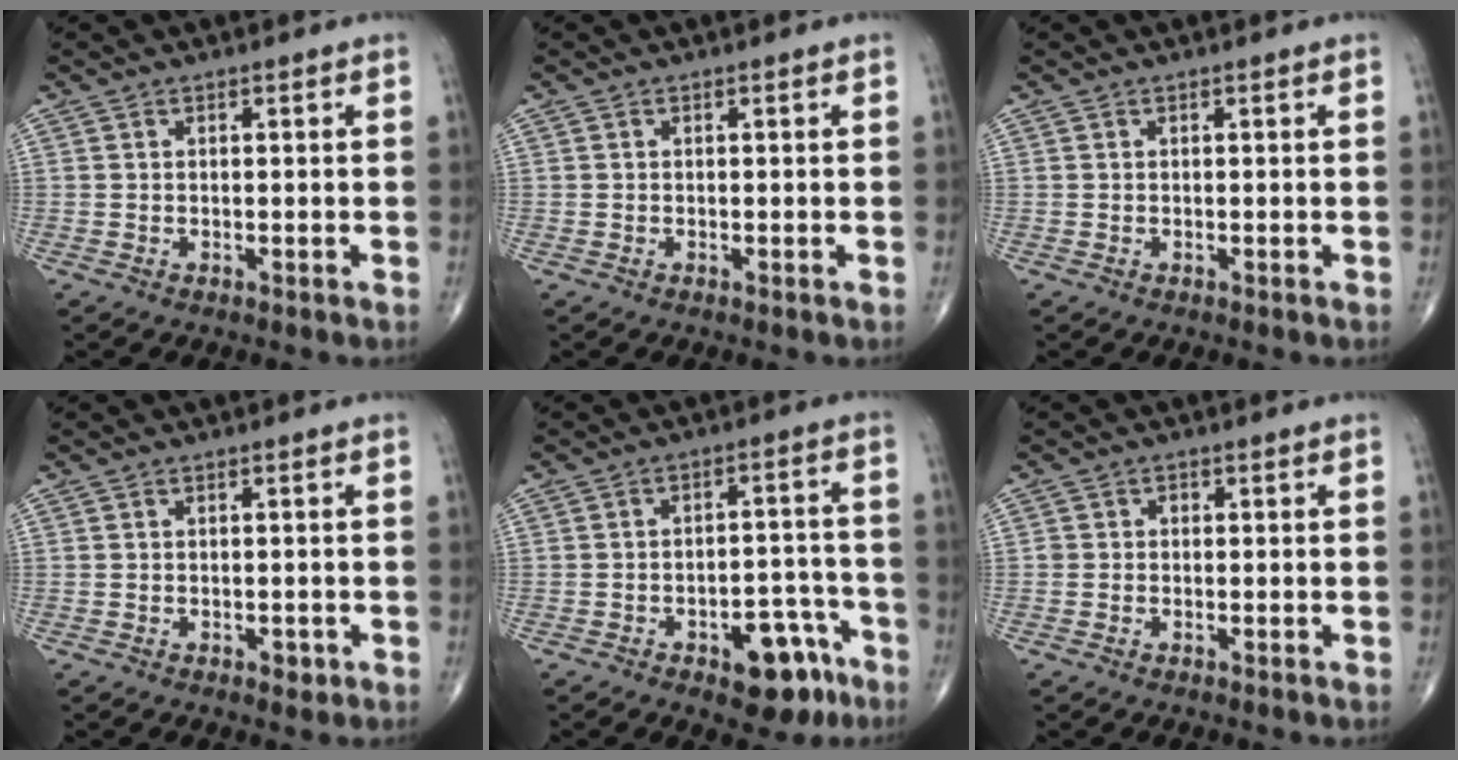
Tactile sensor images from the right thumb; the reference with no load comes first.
{"total": 0.0}
{"total": 0.0}
{"total": 1.7, "force": [-0.7, 1.0, 1.1], "torque": [-0.010, 0.001, -0.009]}
{"total": 10.8, "force": [-6.0, 5.4, 7.2], "torque": [-0.061, 0.050, -0.074]}
{"total": 1.1, "force": [-0.1, 1.0, 0.4], "torque": [0.003, 0.004, -0.004]}